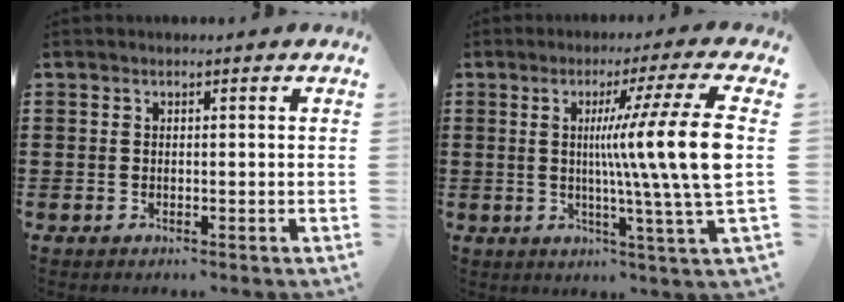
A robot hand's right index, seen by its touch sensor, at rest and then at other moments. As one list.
[{"total": 13.8, "force": [1.1, -1.0, 13.7], "torque": [-0.226, -0.016, 0.002]}]